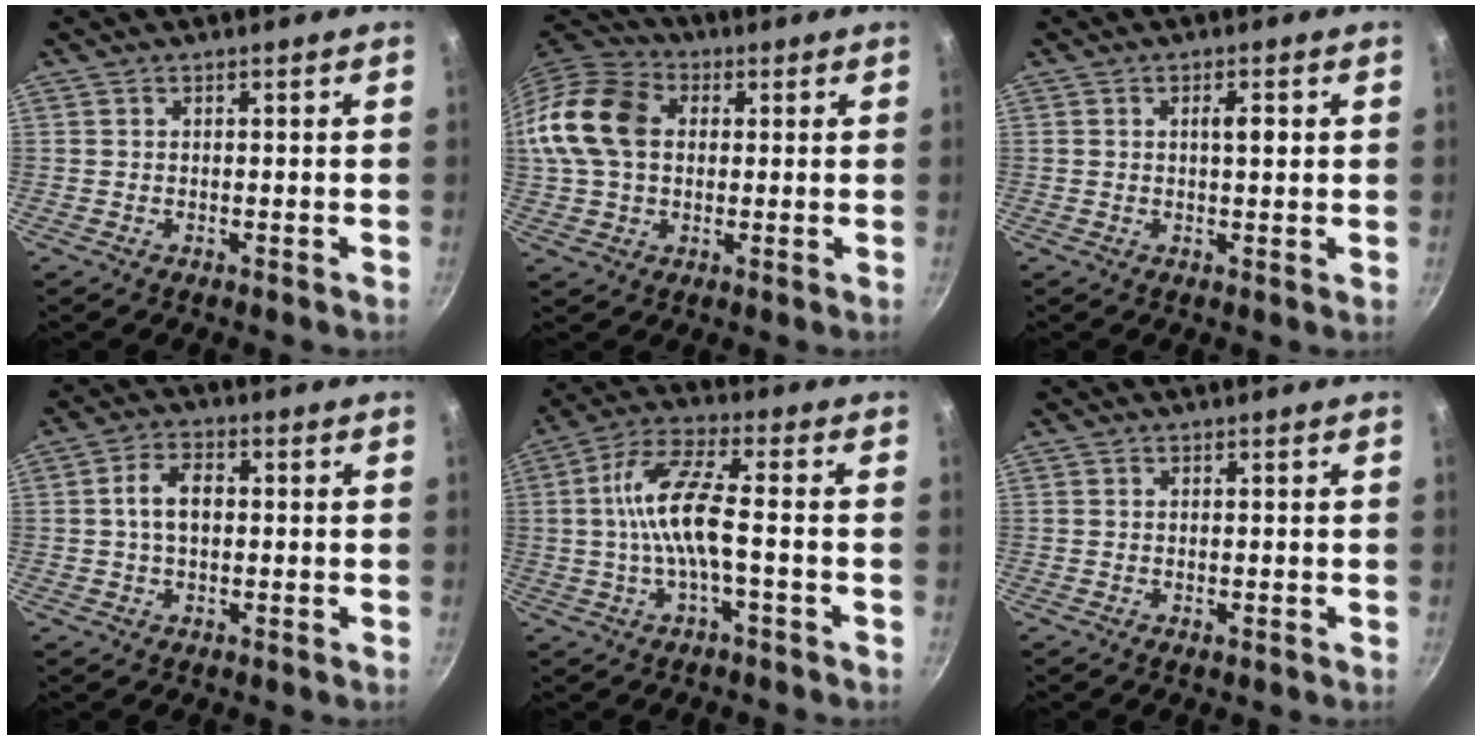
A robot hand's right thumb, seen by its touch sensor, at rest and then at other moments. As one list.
[{"total": 15.0, "force": [2.1, 11.0, 9.9], "torque": [-0.180, 0.023, 0.024]}, {"total": 3.1, "force": [0.6, 1.0, 2.9], "torque": [-0.037, 0.001, 0.008]}, {"total": 5.9, "force": [0.3, 3.8, 4.6], "torque": [-0.071, 0.016, 0.000]}, {"total": 10.6, "force": [-1.1, 3.0, 10.1], "torque": [-0.207, 0.030, -0.032]}, {"total": 0.6, "force": [-0.1, 0.2, 0.6], "torque": [-0.008, -0.001, -0.002]}]